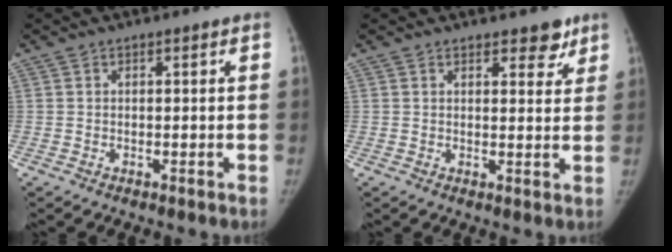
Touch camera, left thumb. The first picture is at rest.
{"total": 4.1, "force": [2.9, 1.9, 2.2], "torque": [-0.003, -0.016, 0.037]}